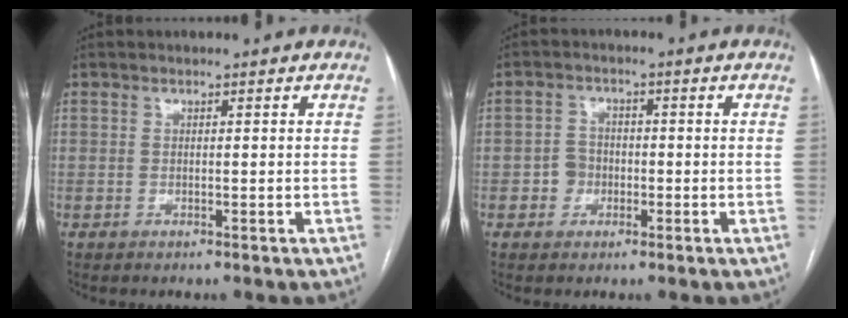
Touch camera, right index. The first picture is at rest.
{"total": 3.2, "force": [-1.0, 2.8, 1.0], "torque": [-0.013, 0.012, -0.017]}